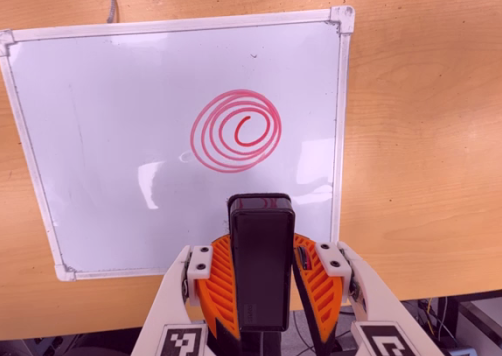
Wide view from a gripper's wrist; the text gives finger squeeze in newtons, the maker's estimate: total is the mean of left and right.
{"total": 8.0, "left": 6.3, "right": 9.6}